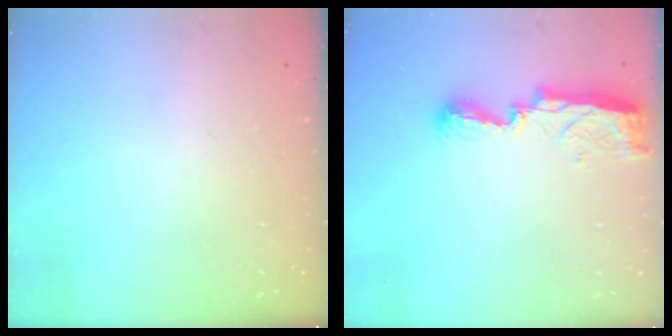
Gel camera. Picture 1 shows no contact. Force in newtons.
{"total": 7.3, "press": 7.3, "slide": 0.7}